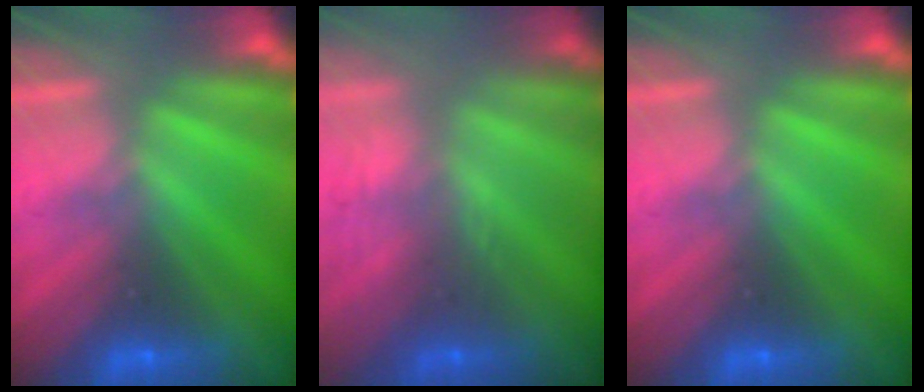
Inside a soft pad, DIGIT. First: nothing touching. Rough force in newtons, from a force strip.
{"total": 3.0}
{"total": 0.0}